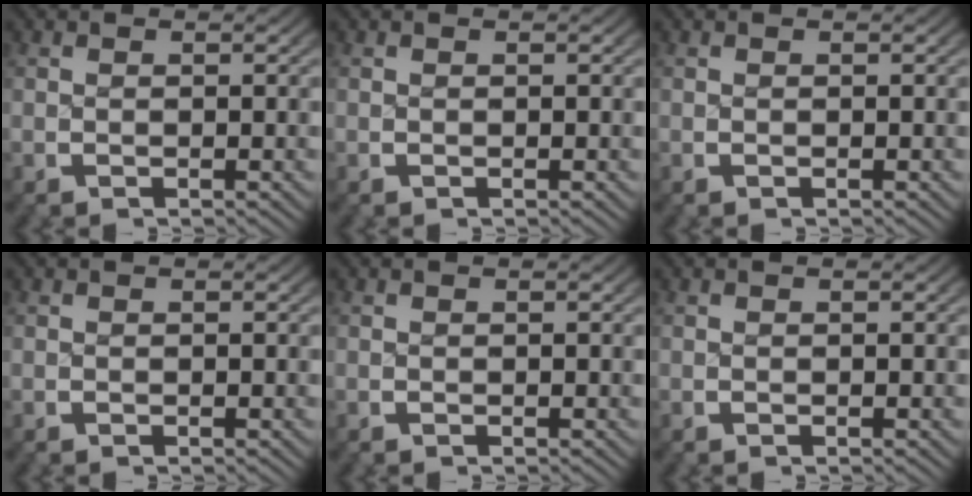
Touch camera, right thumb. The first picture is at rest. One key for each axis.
{"total": 0.0}
{"total": 0.0}
{"total": 0.0}
{"total": 0.0}
{"total": 0.0}